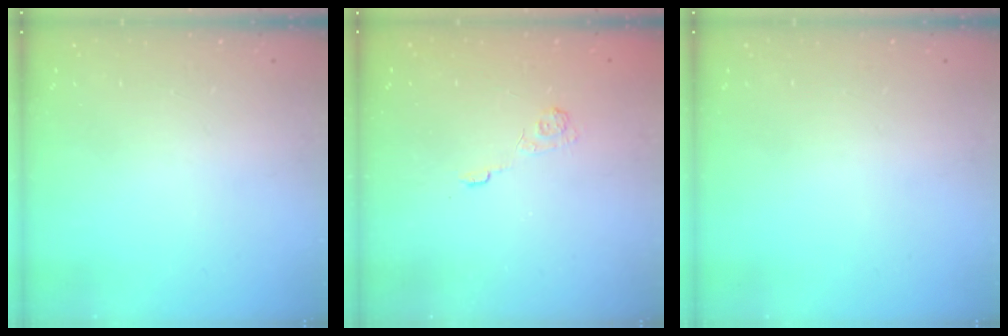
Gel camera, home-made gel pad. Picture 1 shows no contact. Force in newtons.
{"total": 2.7, "press": 2.2, "slide": 1.5}
{"total": 0.0}